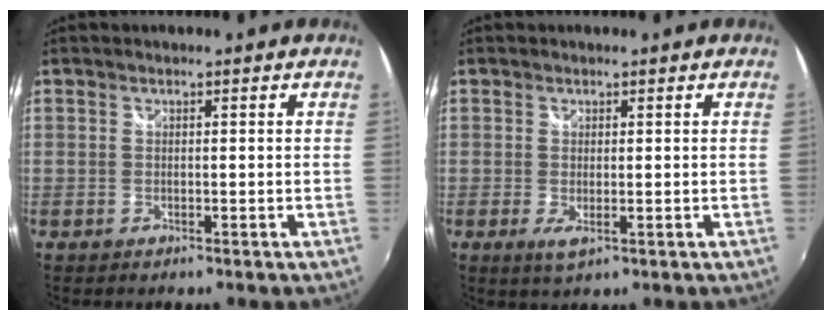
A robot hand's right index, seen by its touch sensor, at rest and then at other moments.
{"total": 2.4, "force": [-0.4, 0.8, 2.2], "torque": [-0.041, -0.011, -0.003]}